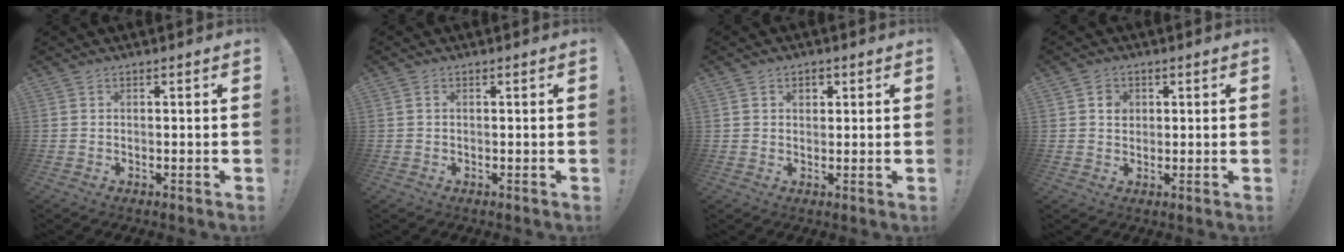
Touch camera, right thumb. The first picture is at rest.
{"total": 0.7, "force": [0.0, 0.6, 0.2], "torque": [-0.006, 0.004, 0.001]}
{"total": 2.5, "force": [1.0, 2.1, 1.1], "torque": [-0.004, -0.004, 0.014]}
{"total": 3.5, "force": [0.8, 3.1, 1.3], "torque": [-0.009, -0.003, 0.011]}